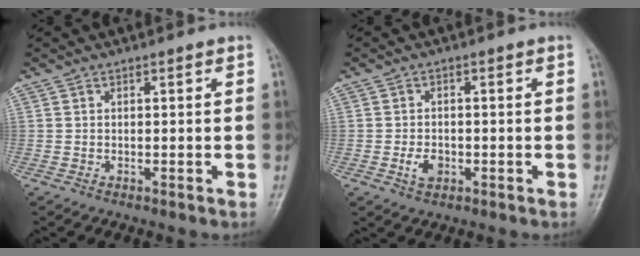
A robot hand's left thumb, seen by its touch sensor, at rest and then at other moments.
{"total": 3.3, "force": [-1.1, 2.3, 2.1], "torque": [-0.031, 0.002, -0.018]}